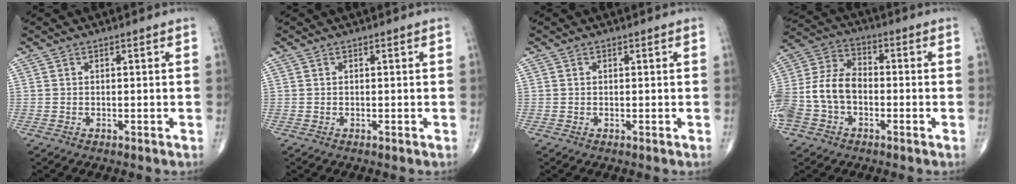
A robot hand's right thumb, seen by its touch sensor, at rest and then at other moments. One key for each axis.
{"total": 0.0}
{"total": 0.0}
{"total": 13.8, "fx": -3.2, "fy": 9.5, "fz": 9.5, "tx": -0.196, "ty": 0.039, "tz": -0.067}